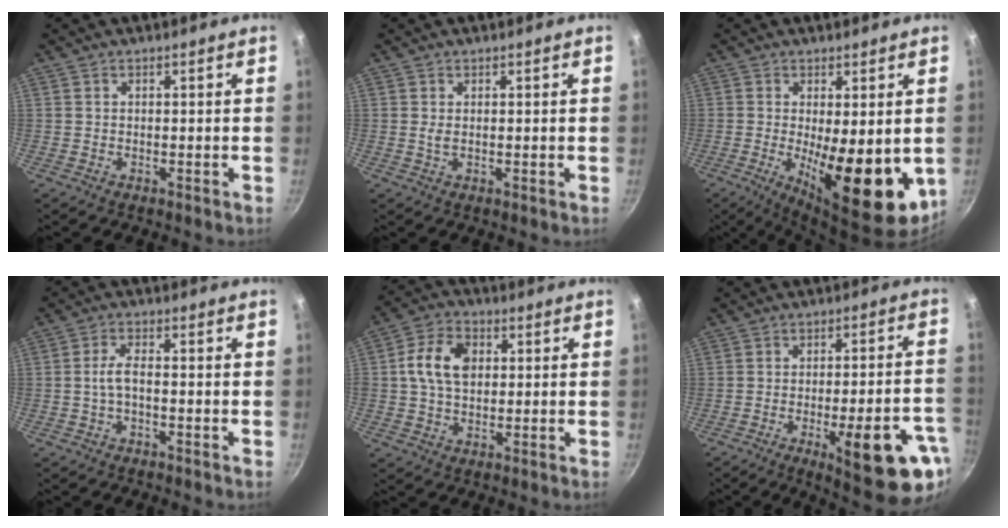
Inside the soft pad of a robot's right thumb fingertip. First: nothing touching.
{"total": 1.1, "force": [0.3, 0.4, 1.0], "torque": [-0.020, -0.004, 0.004]}
{"total": 15.5, "force": [-2.0, 5.4, 14.4], "torque": [-0.186, -0.019, -0.017]}
{"total": 3.7, "force": [-0.9, 1.3, 3.3], "torque": [-0.072, 0.017, -0.024]}
{"total": 9.8, "force": [1.6, 6.9, 6.7], "torque": [-0.106, 0.012, 0.017]}
{"total": 18.4, "force": [-7.1, 5.0, 16.2], "torque": [-0.185, 0.019, -0.089]}